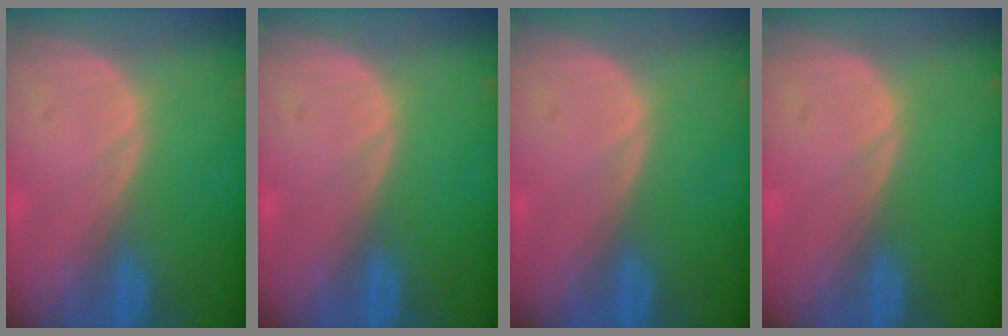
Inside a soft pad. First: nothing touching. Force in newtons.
{"total": 0.0}
{"total": 0.0}
{"total": 0.0}